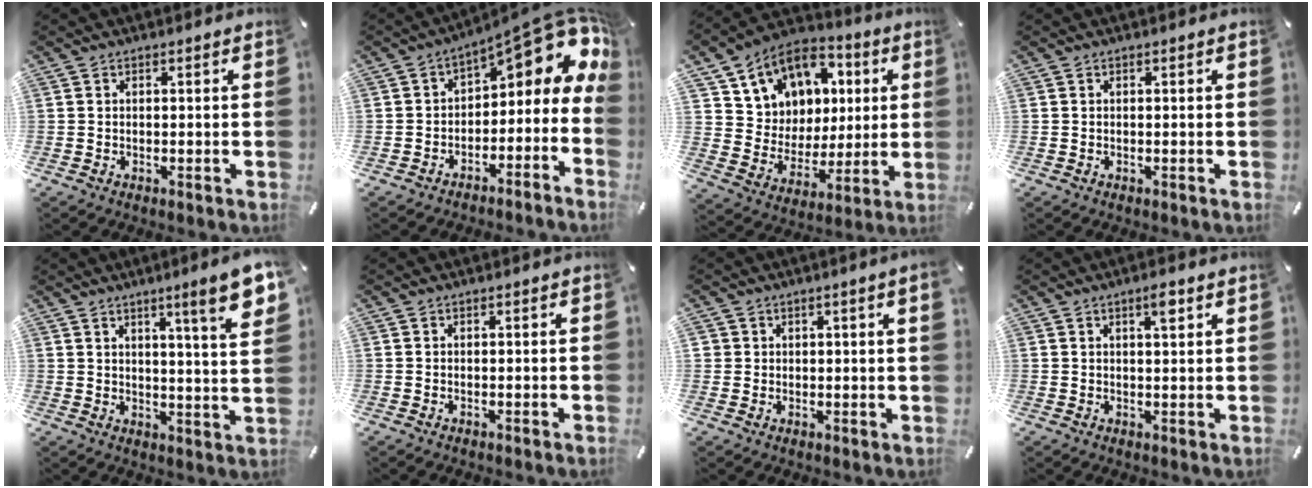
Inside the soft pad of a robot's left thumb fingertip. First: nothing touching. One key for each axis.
{"total": 12.0, "fx": 5.0, "fy": 6.0, "fz": 9.1, "tx": -0.106, "ty": -0.042, "tz": 0.078}
{"total": 11.8, "fx": 4.9, "fy": 10.5, "fz": 2.3, "tx": -0.053, "ty": -0.038, "tz": 0.102}
{"total": 0.0}
{"total": 11.3, "fx": 6.7, "fy": 0.9, "fz": 9.1, "tx": -0.128, "ty": -0.042, "tz": 0.100}
{"total": 0.0}
{"total": 1.4, "fx": 0.8, "fy": 0.5, "fz": 1.0, "tx": -0.021, "ty": 0.000, "tz": 0.014}
{"total": 3.0, "fx": 1.8, "fy": 0.4, "fz": 2.4, "tx": -0.043, "ty": -0.001, "tz": 0.027}